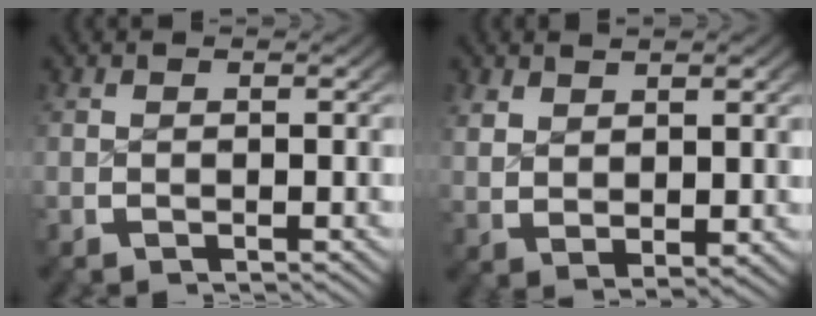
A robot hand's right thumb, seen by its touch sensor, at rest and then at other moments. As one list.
[{"total": 3.3, "force": [1.8, 1.7, 2.2], "torque": [-0.037, -0.004, 0.045]}]